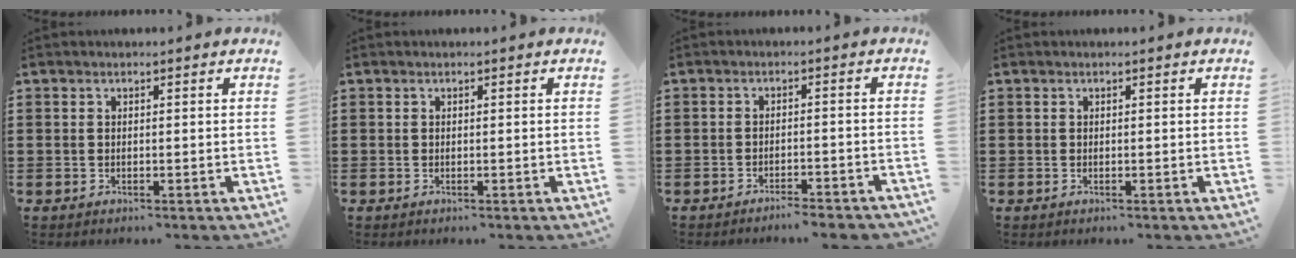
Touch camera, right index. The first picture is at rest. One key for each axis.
{"total": 0.0}
{"total": 2.4, "fx": -2.4, "fy": -0.1, "fz": 0.5, "tx": -0.013, "ty": -0.001, "tz": -0.051}
{"total": 0.0}